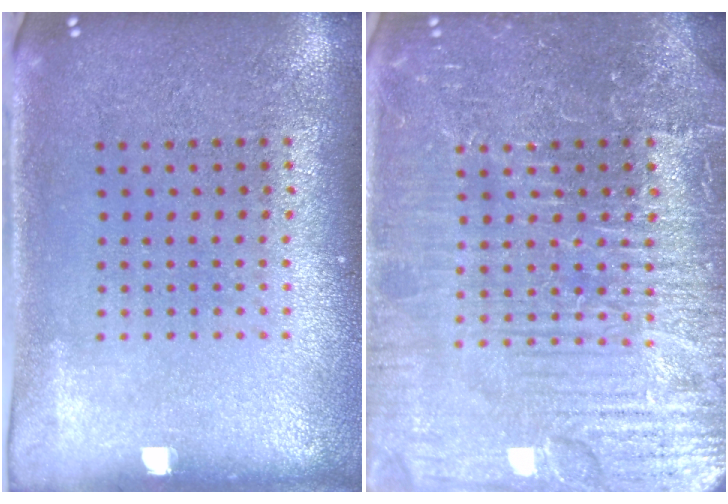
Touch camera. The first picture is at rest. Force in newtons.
{"total": 7.7, "press": 7.6, "slide": 0.9}